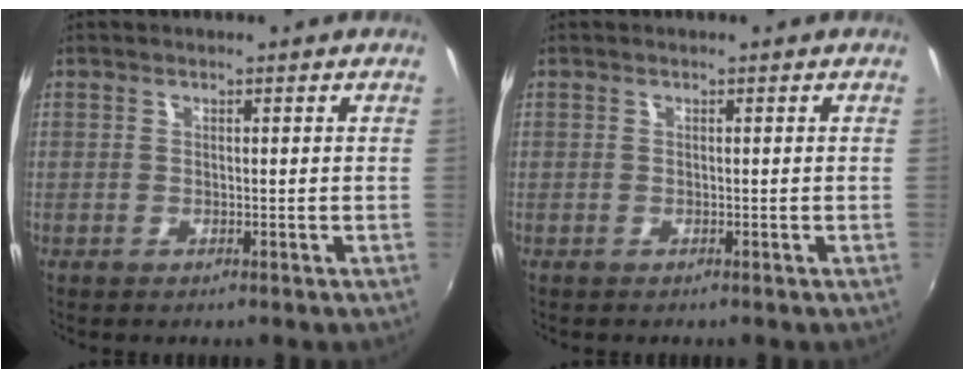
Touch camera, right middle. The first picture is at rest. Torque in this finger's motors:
{"motor_torque": [-0.02, -0.27, 0.04, 0.00]}